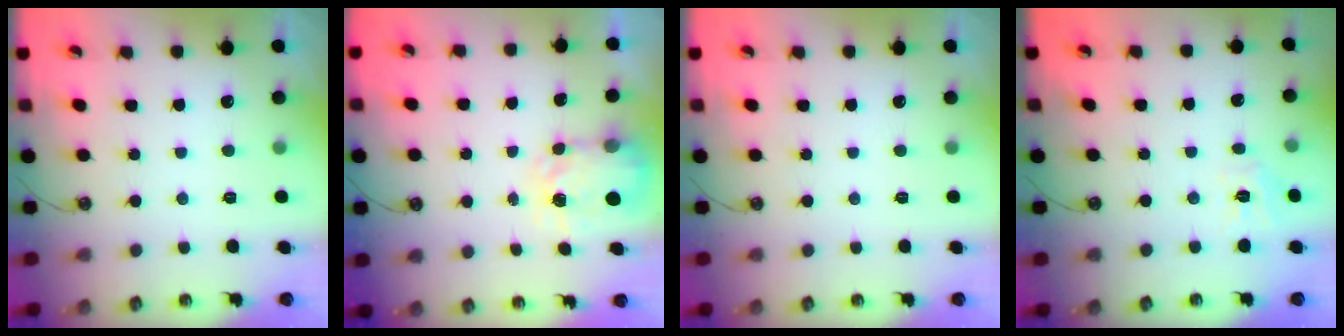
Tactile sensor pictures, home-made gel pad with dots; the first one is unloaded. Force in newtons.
{"total": 4.9, "press": 4.9, "slide": 0.4}
{"total": 0.0}
{"total": 5.4, "press": 5.4, "slide": 0.5}